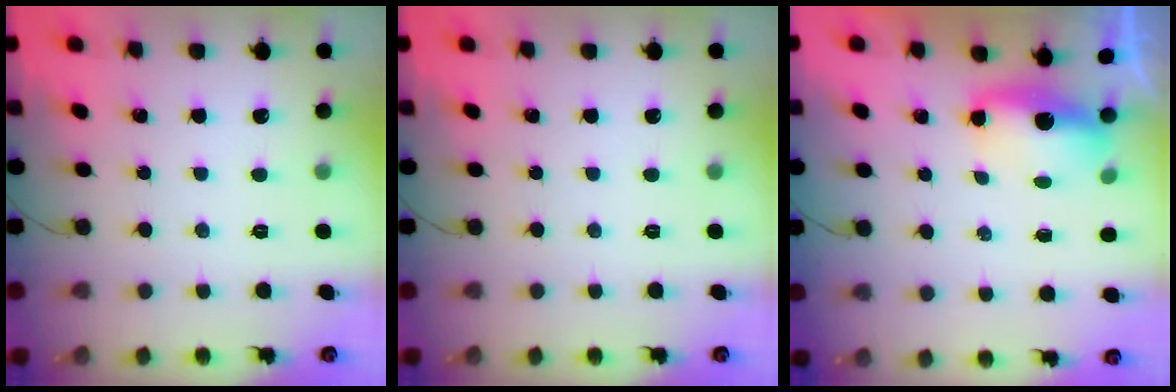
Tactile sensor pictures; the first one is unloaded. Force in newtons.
{"total": 0.0}
{"total": 5.7, "press": 5.7, "slide": 0.4}